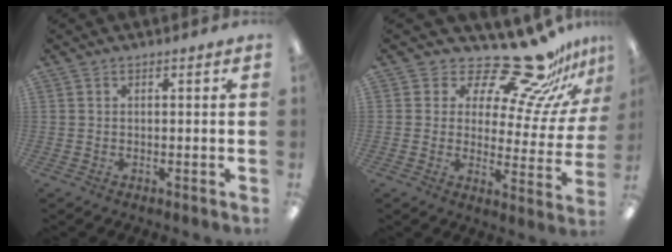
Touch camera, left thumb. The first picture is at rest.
{"total": 19.4, "force": [16.6, 5.3, 8.6], "torque": [-0.135, -0.127, 0.279]}